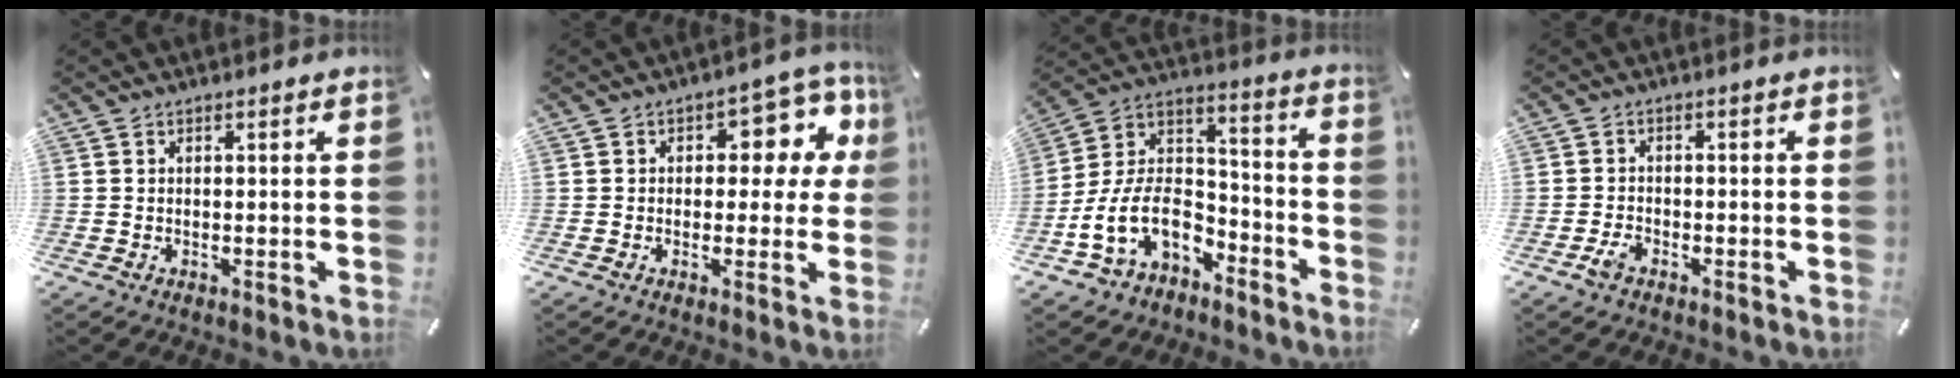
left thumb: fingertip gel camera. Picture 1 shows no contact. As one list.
[{"total": 9.6, "force": [2.8, 6.0, 7.0], "torque": [-0.084, -0.012, 0.043]}, {"total": 15.0, "force": [-6.8, 10.4, 8.5], "torque": [-0.191, 0.023, -0.117]}, {"total": 3.1, "force": [-1.8, 2.1, 1.4], "torque": [-0.031, 0.007, -0.036]}]